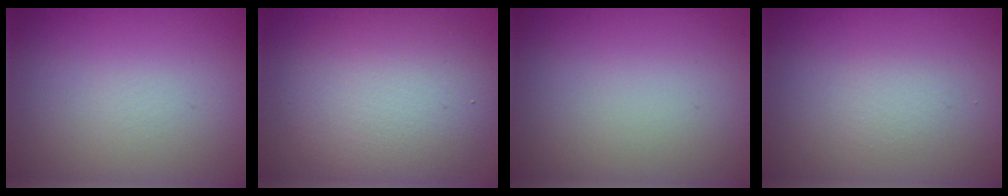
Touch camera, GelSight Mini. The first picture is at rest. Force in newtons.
{"total": 7.5, "press": 7.5, "slide": 0.6}
{"total": 0.0}
{"total": 1.0, "press": 0.9, "slide": 0.1}